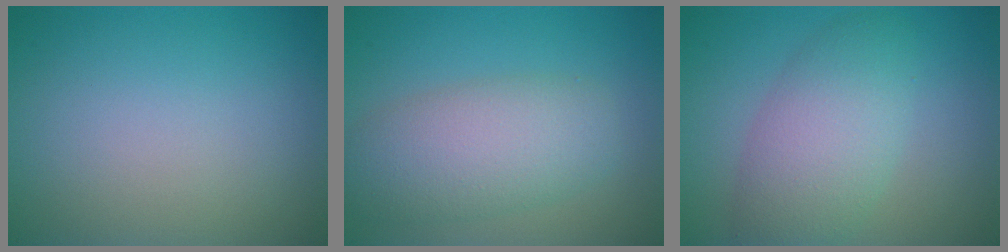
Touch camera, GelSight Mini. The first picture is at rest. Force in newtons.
{"total": 5.8, "press": 5.7, "slide": 0.2}
{"total": 5.7, "press": 5.7, "slide": 0.1}